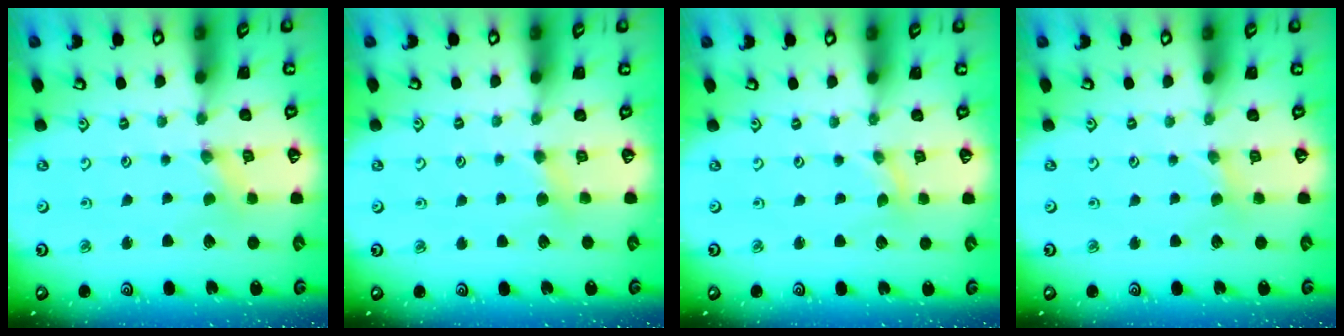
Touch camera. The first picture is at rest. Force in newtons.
{"total": 3.0, "press": 3.0, "slide": 0.4}
{"total": 0.0}
{"total": 1.6, "press": 1.5, "slide": 0.3}